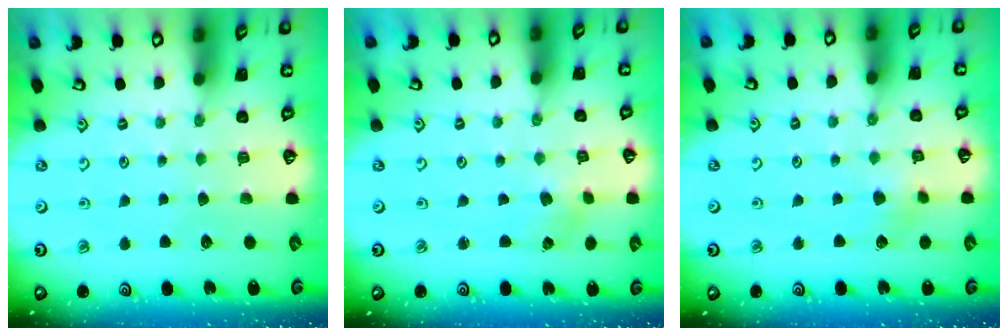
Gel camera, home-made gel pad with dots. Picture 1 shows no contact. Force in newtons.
{"total": 2.8, "press": 2.8, "slide": 0.3}
{"total": 2.6, "press": 2.6, "slide": 0.4}